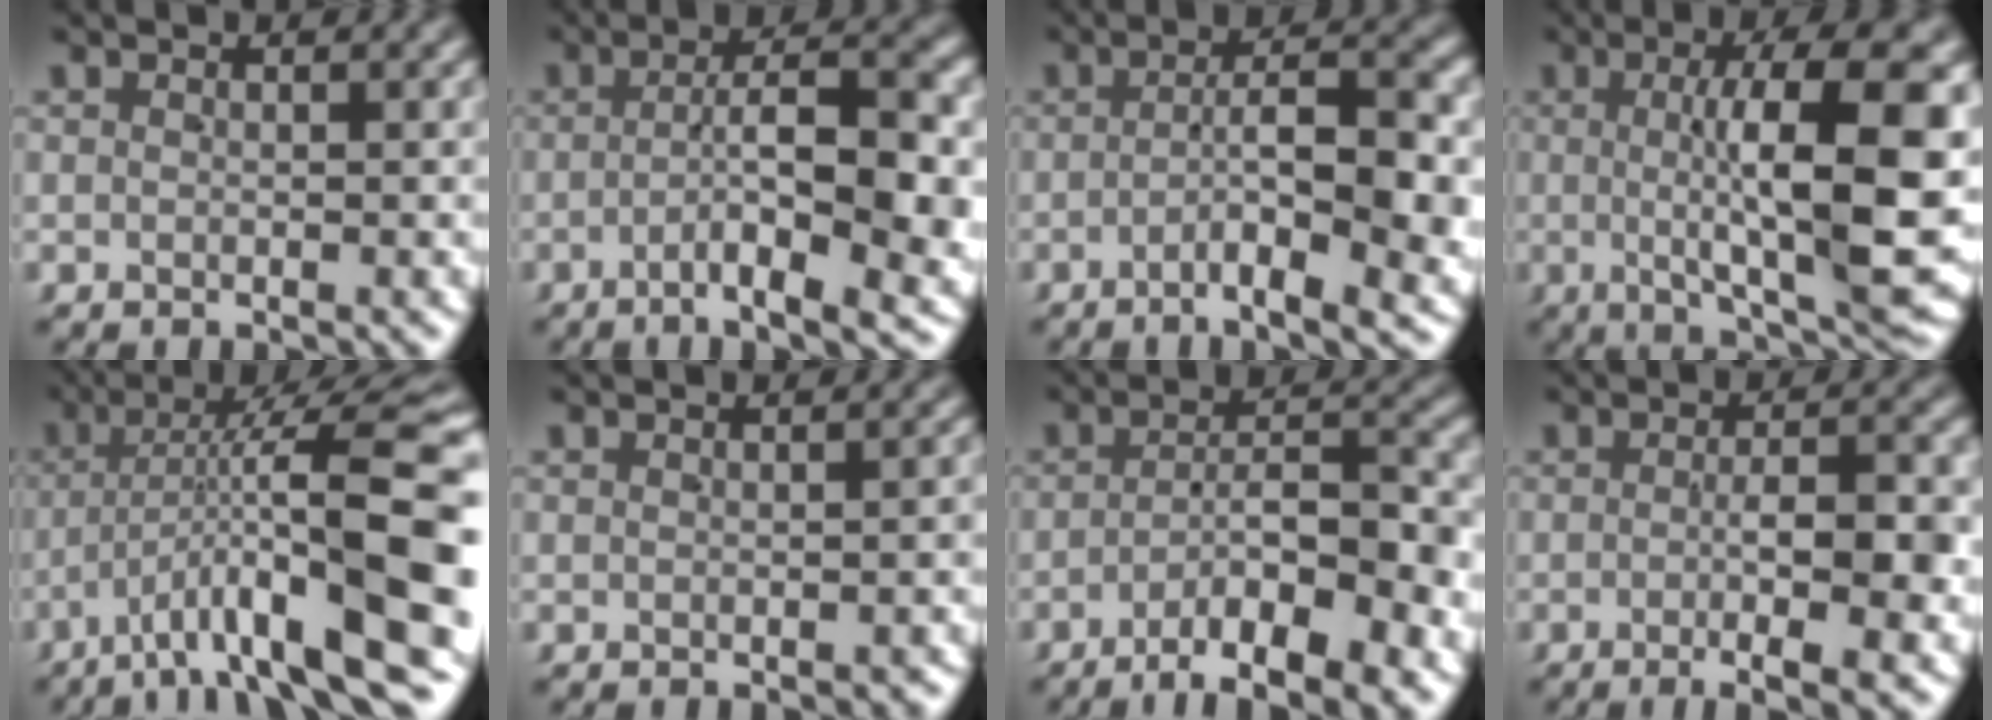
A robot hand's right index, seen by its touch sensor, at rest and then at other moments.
{"total": 8.5, "force": [-2.4, 2.1, 7.9], "torque": [-0.107, -0.014, -0.029]}
{"total": 7.0, "force": [-2.7, 1.3, 6.3], "torque": [-0.091, -0.009, -0.035]}
{"total": 13.1, "force": [0.7, 3.4, 12.6], "torque": [-0.176, 0.002, 0.020]}
{"total": 12.7, "force": [-3.2, 3.4, 11.9], "torque": [-0.164, -0.004, -0.036]}
{"total": 1.2, "force": [-0.5, 0.5, 0.9], "torque": [-0.008, -0.001, -0.005]}
{"total": 9.4, "force": [-6.4, 3.2, 6.1], "torque": [-0.071, -0.008, -0.095]}
{"total": 6.9, "force": [-2.2, 1.5, 6.4], "torque": [-0.090, -0.012, -0.028]}